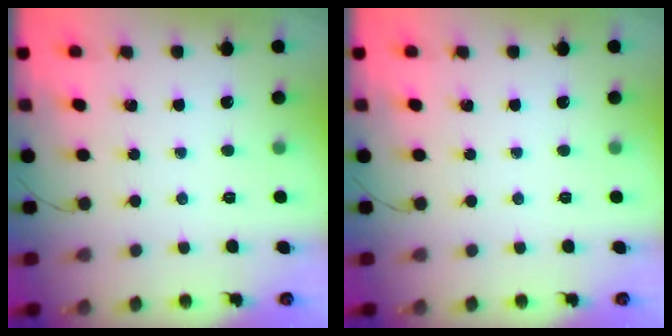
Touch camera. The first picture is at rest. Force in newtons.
{"total": 0.0}